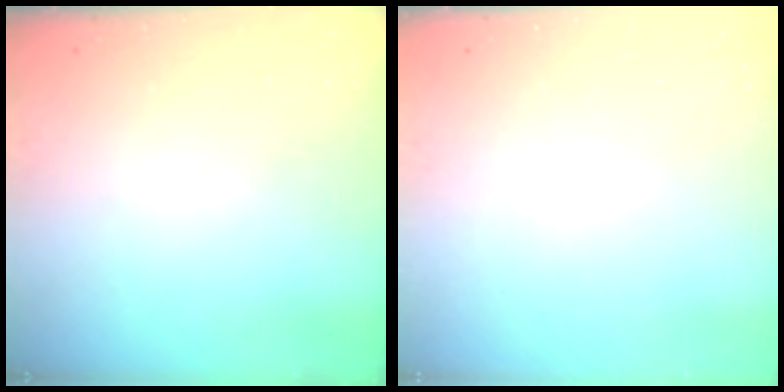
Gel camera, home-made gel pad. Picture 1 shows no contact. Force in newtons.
{"total": 0.0}